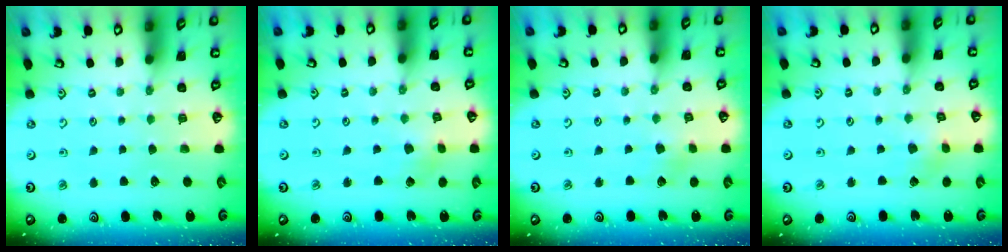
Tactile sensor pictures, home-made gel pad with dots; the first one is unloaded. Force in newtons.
{"total": 1.9, "press": 1.9, "slide": 0.2}
{"total": 2.3, "press": 2.3, "slide": 0.4}
{"total": 1.9, "press": 1.9, "slide": 0.2}